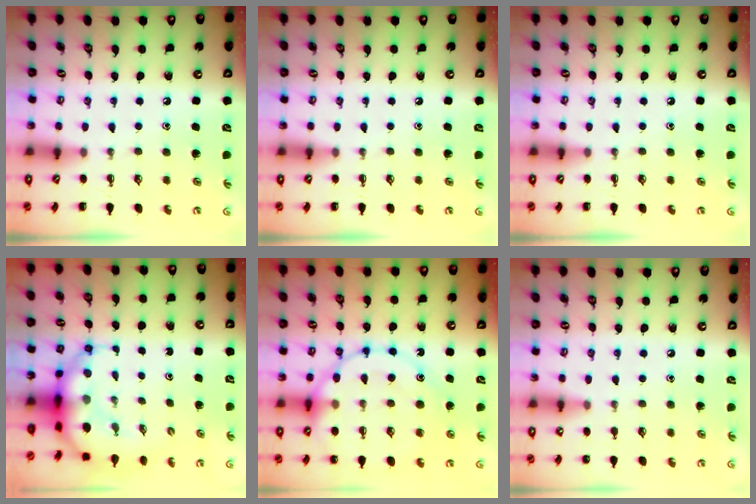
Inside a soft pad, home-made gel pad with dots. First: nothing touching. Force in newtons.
{"total": 0.0}
{"total": 0.0}
{"total": 8.5, "press": 7.9, "slide": 3.0}
{"total": 18.2, "press": 18.1, "slide": 2.0}
{"total": 5.5, "press": 5.2, "slide": 1.6}